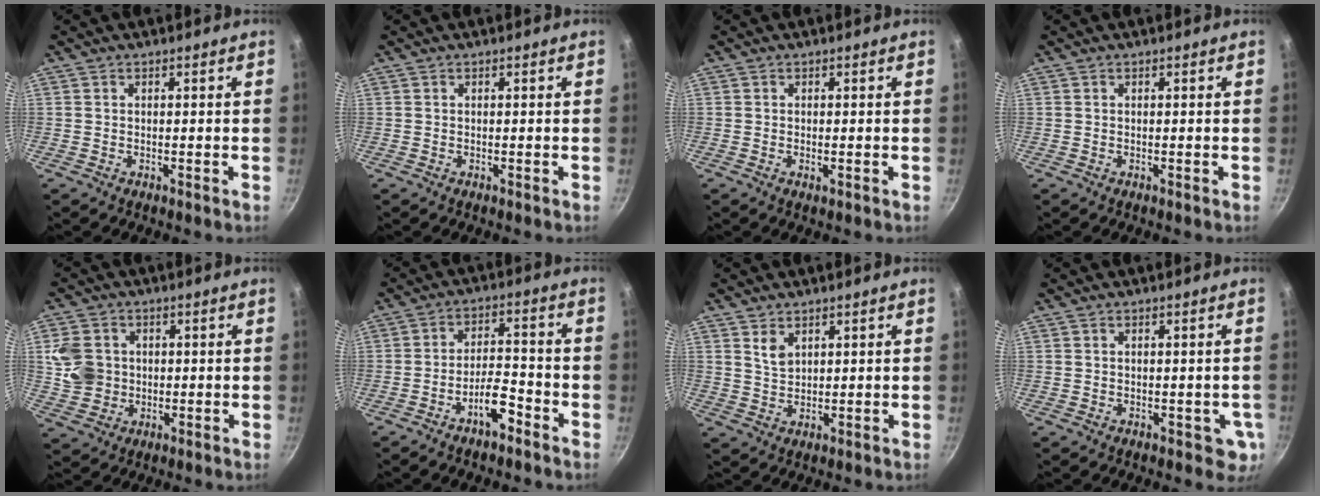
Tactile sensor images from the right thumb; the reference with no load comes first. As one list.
[{"total": 0.0}, {"total": 0.8, "force": [-0.2, 0.3, 0.7], "torque": [-0.015, 0.000, -0.003]}, {"total": 0.0}, {"total": 8.3, "force": [1.0, 7.3, 3.7], "torque": [-0.050, -0.002, 0.023]}, {"total": 6.7, "force": [-4.2, 2.4, 4.7], "torque": [-0.071, 0.044, -0.070]}, {"total": 3.4, "force": [1.9, 2.1, 1.8], "torque": [-0.029, -0.011, 0.041]}, {"total": 3.8, "force": [-0.5, 2.7, 2.7], "torque": [-0.019, -0.002, -0.005]}]